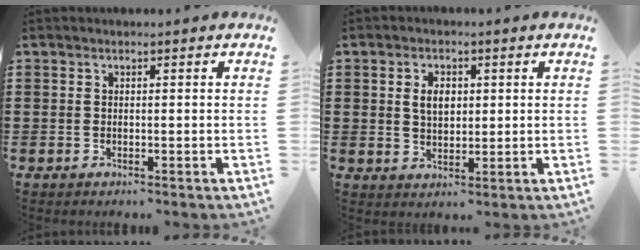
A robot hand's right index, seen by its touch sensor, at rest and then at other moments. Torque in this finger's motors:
{"motor_torque": [0.25, -0.12, 0.25, 0.05]}